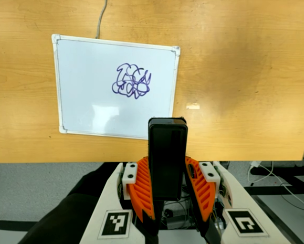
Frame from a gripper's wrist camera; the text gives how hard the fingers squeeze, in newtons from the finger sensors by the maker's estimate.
{"total": 4.1, "left": 2.6, "right": 5.7}